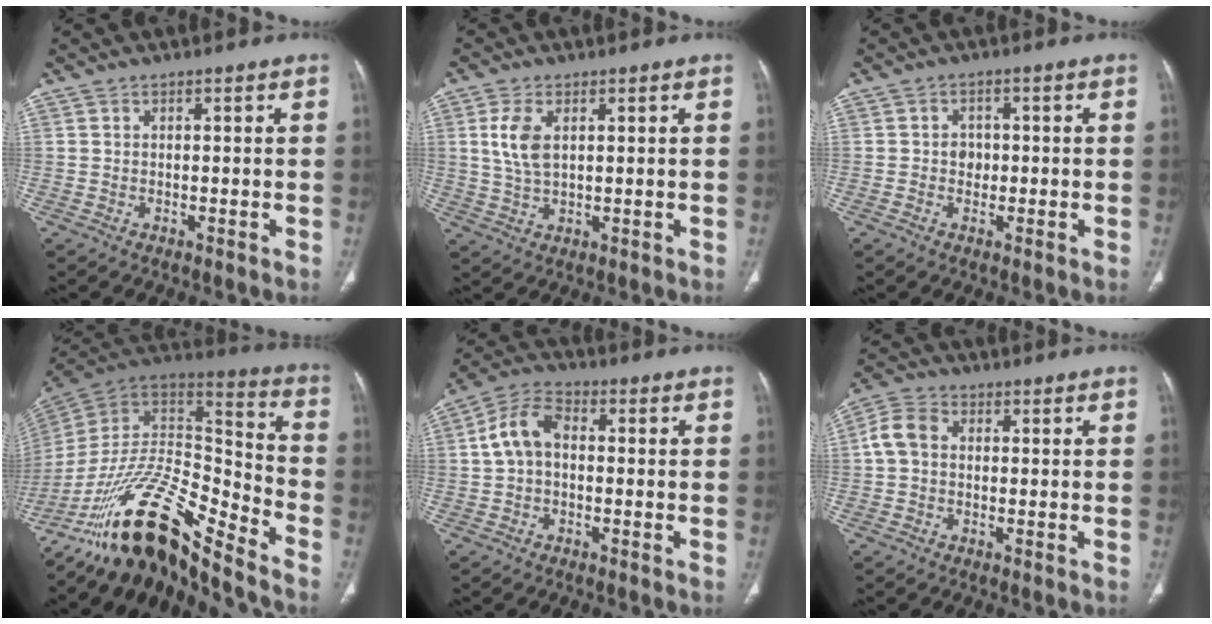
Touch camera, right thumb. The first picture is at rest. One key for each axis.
{"total": 6.1, "fx": 1.6, "fy": 3.3, "fz": 4.9, "tx": -0.109, "ty": -0.001, "tz": 0.034}
{"total": 2.2, "fx": -0.2, "fy": 2.0, "fz": 1.0, "tx": 0.005, "ty": 0.008, "tz": -0.007}
{"total": 21.8, "fx": -16.7, "fy": 5.3, "fz": 13.0, "tx": -0.221, "ty": 0.097, "tz": -0.297}
{"total": 7.5, "fx": 0.1, "fy": 4.9, "fz": 5.7, "tx": -0.106, "ty": 0.025, "tz": -0.007}
{"total": 5.4, "fx": 0.2, "fy": 4.2, "fz": 3.4, "tx": -0.068, "ty": 0.019, "tz": -0.003}